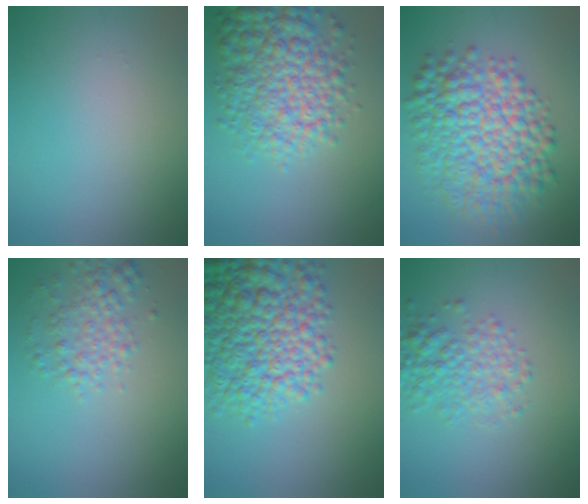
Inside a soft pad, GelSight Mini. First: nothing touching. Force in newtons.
{"total": 8.0, "press": 8.0, "slide": 0.2}
{"total": 10.0, "press": 10.0, "slide": 0.1}
{"total": 3.1, "press": 3.1, "slide": 0.1}
{"total": 10.2, "press": 10.2, "slide": 0.4}
{"total": 3.8, "press": 3.8, "slide": 0.1}